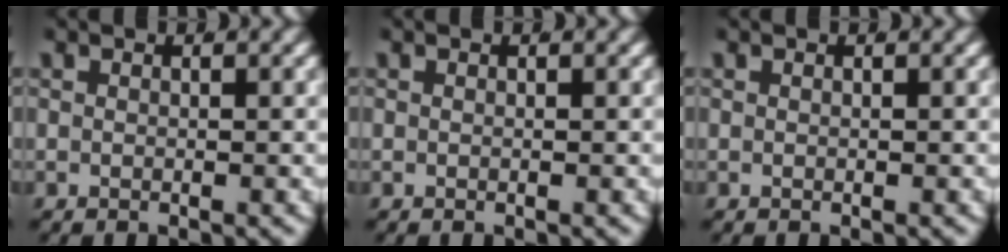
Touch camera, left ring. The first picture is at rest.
{"total": 0.0}
{"total": 0.0}